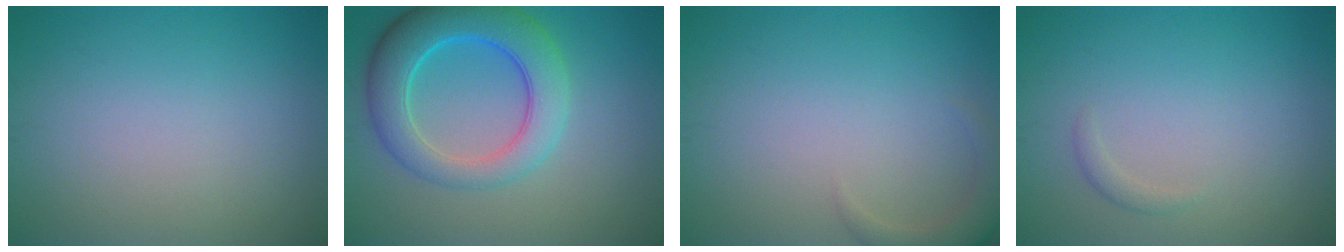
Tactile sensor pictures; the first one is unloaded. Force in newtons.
{"total": 7.4, "press": 7.4, "slide": 0.3}
{"total": 2.6, "press": 2.6, "slide": 0.3}
{"total": 0.8, "press": 0.8, "slide": 0.1}